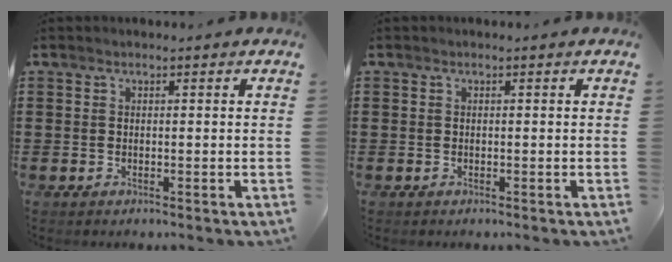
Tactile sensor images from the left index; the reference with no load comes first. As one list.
[{"total": 0.0}]